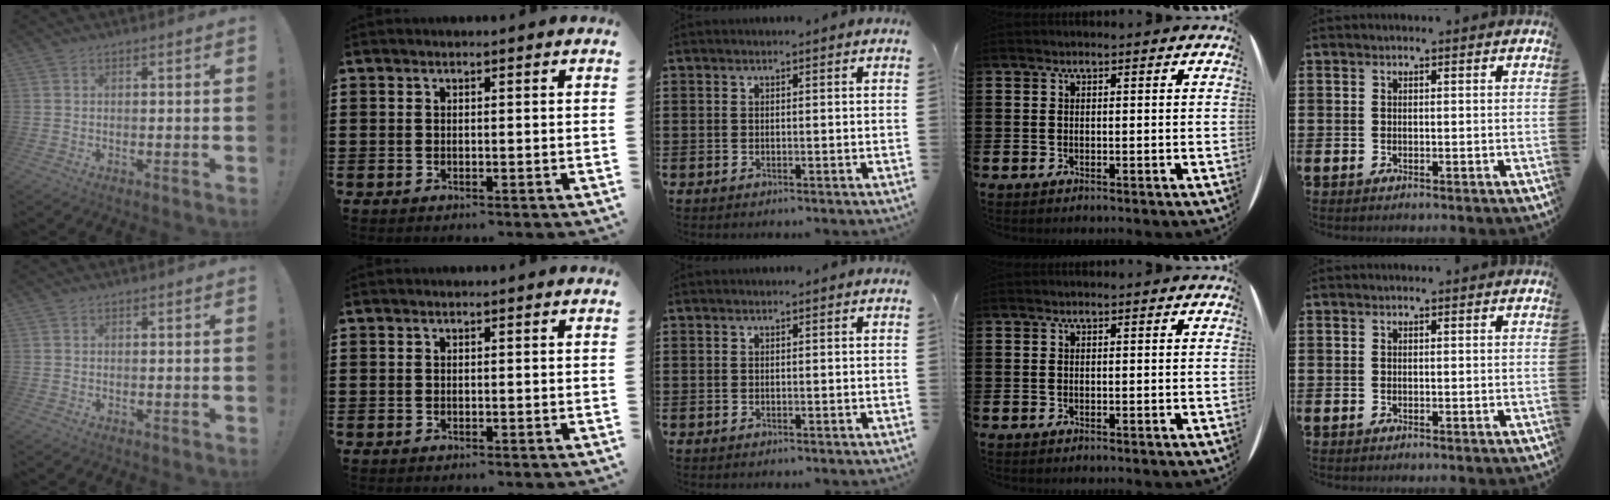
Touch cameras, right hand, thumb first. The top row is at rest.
{}